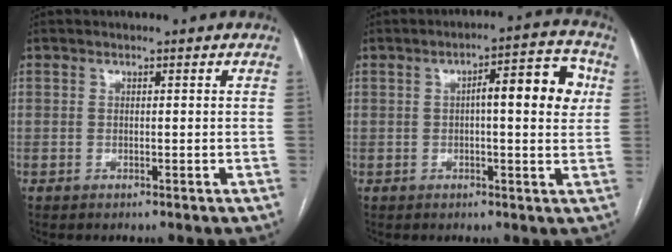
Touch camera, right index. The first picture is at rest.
{"total": 9.0, "force": [1.5, 2.1, 8.7], "torque": [-0.118, 0.024, 0.016]}